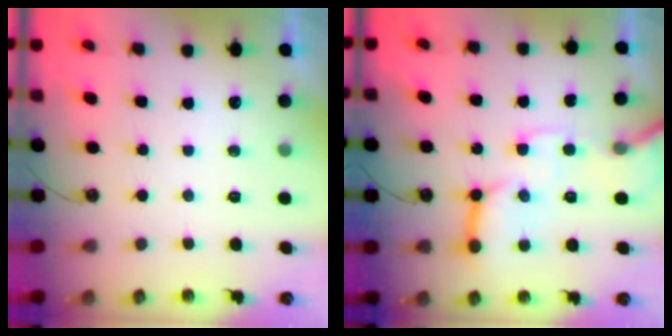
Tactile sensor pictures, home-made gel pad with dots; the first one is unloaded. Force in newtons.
{"total": 16.6, "press": 16.5, "slide": 1.9}